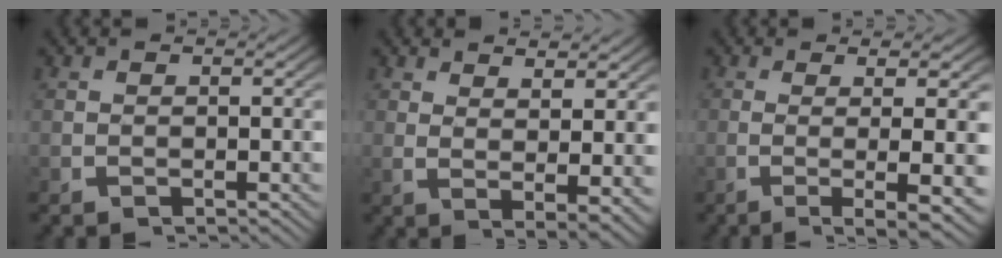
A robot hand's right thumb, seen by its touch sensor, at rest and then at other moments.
{"total": 4.2, "force": [1.1, 1.5, 3.8], "torque": [-0.068, -0.024, 0.036]}
{"total": 7.8, "force": [-2.5, 1.6, 7.2], "torque": [-0.114, -0.020, -0.024]}